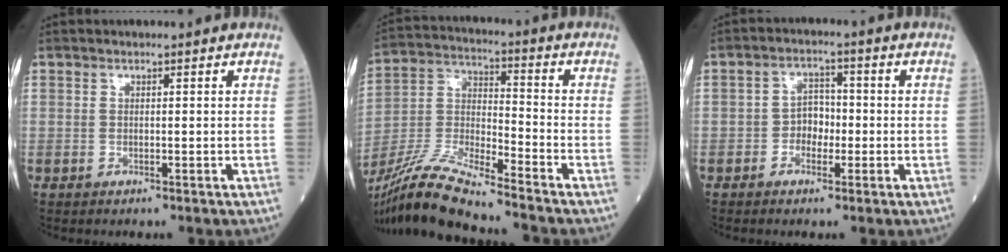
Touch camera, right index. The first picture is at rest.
{"total": 15.0, "force": [-13.4, -0.6, 6.6], "torque": [-0.136, -0.008, -0.257]}
{"total": 3.9, "force": [-1.0, 2.8, 2.5], "torque": [-0.034, 0.013, -0.021]}